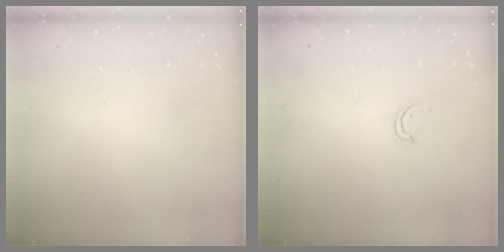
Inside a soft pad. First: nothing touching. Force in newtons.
{"total": 2.6, "press": 2.6, "slide": 0.3}